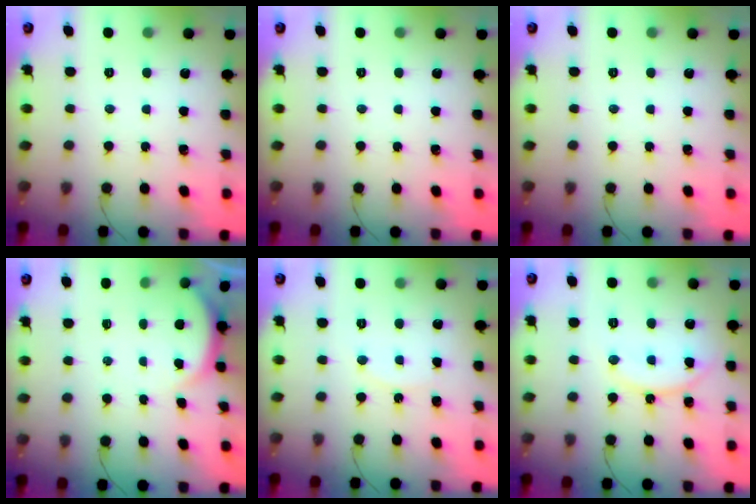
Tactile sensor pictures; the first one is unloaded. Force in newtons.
{"total": 0.0}
{"total": 0.0}
{"total": 2.9, "press": 2.2, "slide": 1.8}
{"total": 5.4, "press": 5.3, "slide": 0.7}
{"total": 12.5, "press": 12.5, "slide": 0.9}